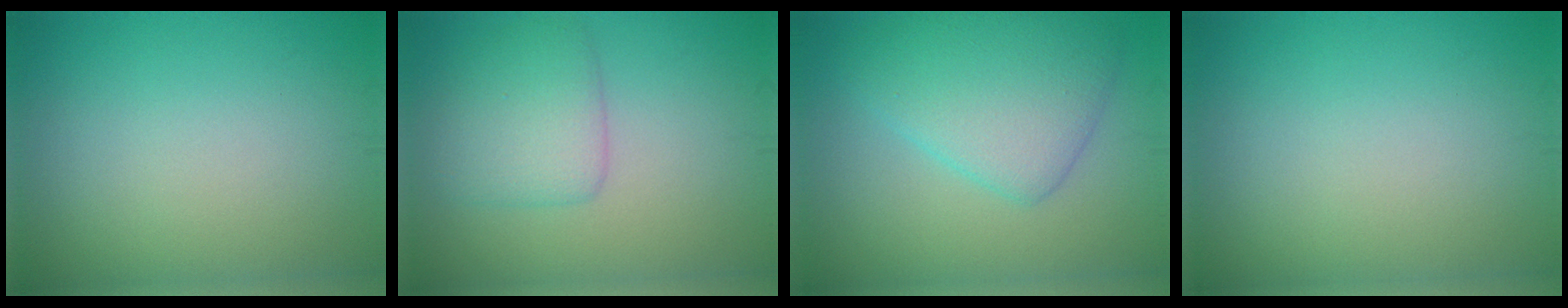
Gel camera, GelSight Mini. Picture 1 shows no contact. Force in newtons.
{"total": 3.4, "press": 3.4, "slide": 0.1}
{"total": 5.8, "press": 5.8, "slide": 0.1}
{"total": 0.0}